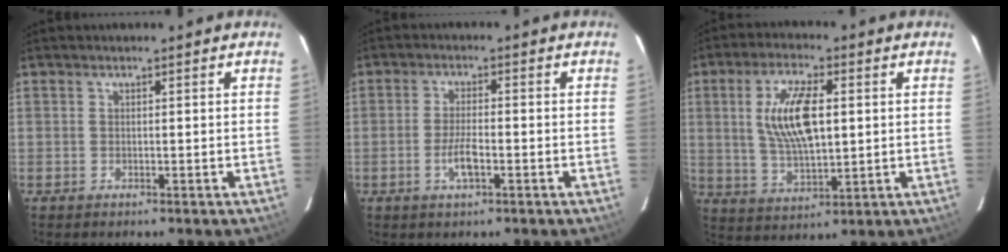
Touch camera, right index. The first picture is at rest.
{"total": 4.3, "force": [-1.8, 1.2, 3.8], "torque": [-0.078, -0.002, -0.033]}
{"total": 11.8, "force": [2.1, 4.8, 10.6], "torque": [-0.203, 0.004, 0.045]}